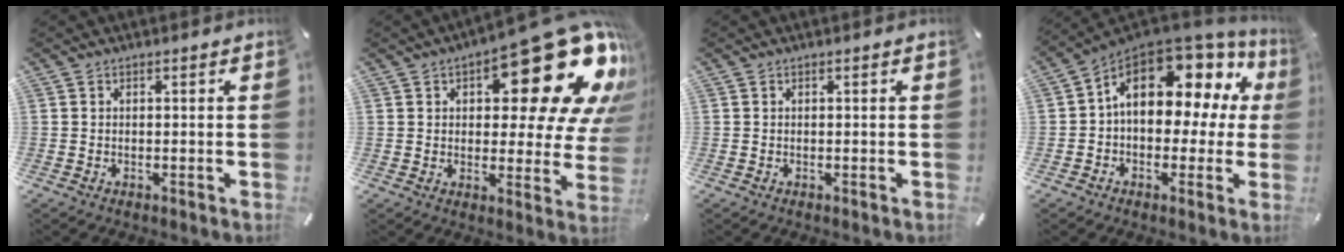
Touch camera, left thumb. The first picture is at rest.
{"total": 24.6, "force": [13.3, 9.7, 18.3], "torque": [-0.231, -0.094, 0.215]}
{"total": 0.0}
{"total": 15.5, "force": [5.8, 9.5, 10.7], "torque": [-0.161, -0.034, 0.100]}